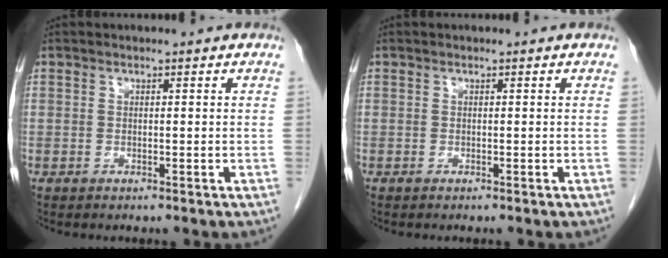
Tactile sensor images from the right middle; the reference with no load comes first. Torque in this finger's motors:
{"motor_torque": [-0.20, -0.04, 0.01, 0.00]}